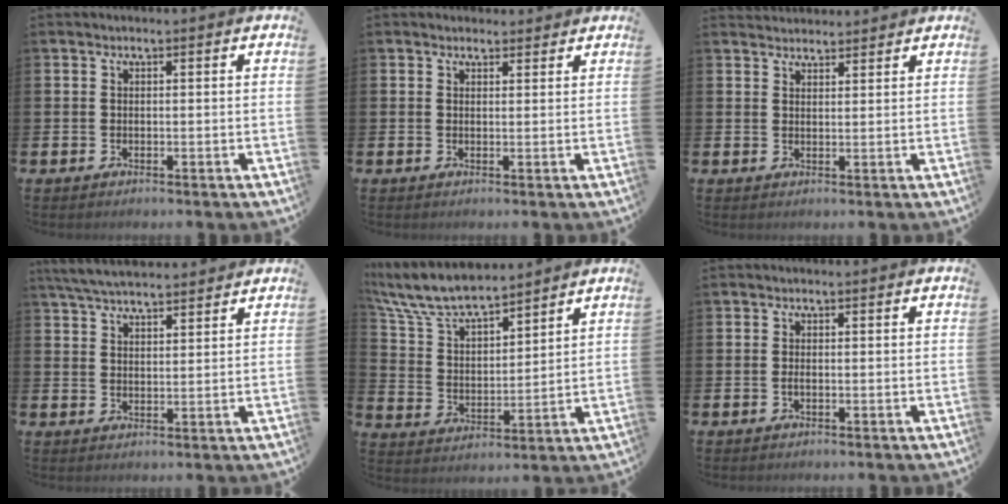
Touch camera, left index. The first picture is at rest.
{"total": 1.6, "force": [1.4, 0.7, 0.0], "torque": [0.007, 0.000, 0.024]}
{"total": 2.4, "force": [2.3, 0.6, -0.2], "torque": [0.008, -0.011, 0.042]}
{"total": 5.0, "force": [4.8, 0.6, 1.0], "torque": [-0.040, -0.018, 0.089]}
{"total": 8.5, "force": [7.8, 1.8, 2.8], "torque": [-0.092, -0.045, 0.140]}
{"total": 0.6, "force": [-0.2, 0.2, 0.5], "torque": [-0.018, 0.002, -0.002]}